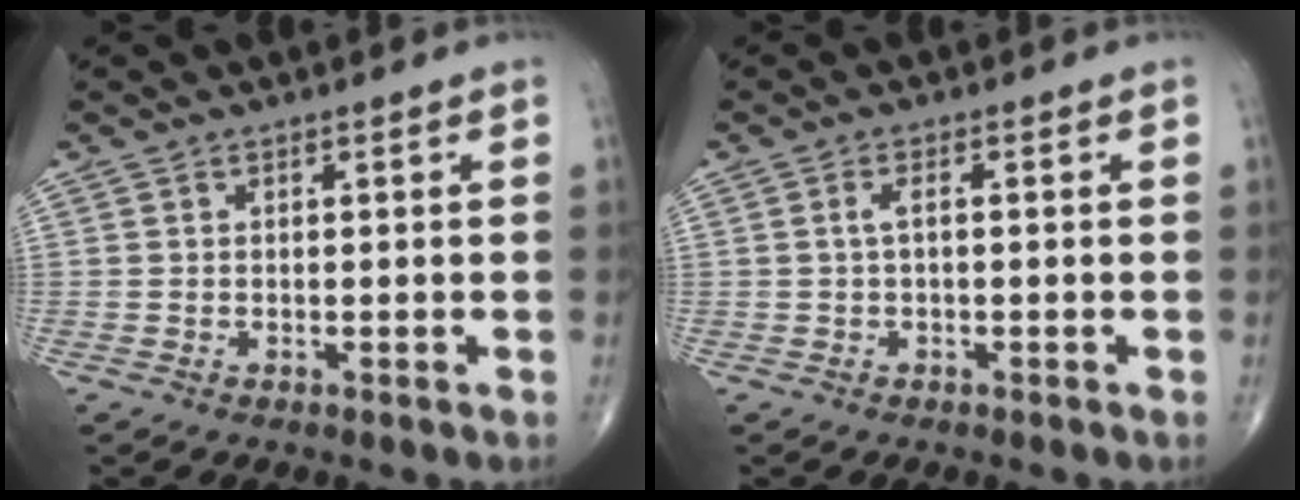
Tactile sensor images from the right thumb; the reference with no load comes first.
{"total": 1.7, "force": [0.0, 0.5, 1.6], "torque": [-0.037, 0.006, 0.000]}